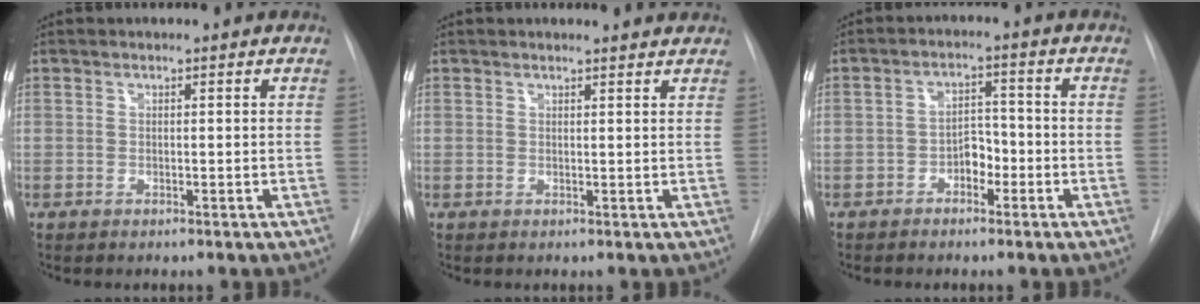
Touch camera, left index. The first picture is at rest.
{"total": 3.7, "force": [3.6, 0.2, 0.6], "torque": [-0.013, 0.003, 0.032]}
{"total": 3.6, "force": [-1.8, 2.2, 2.1], "torque": [-0.028, 0.012, -0.033]}